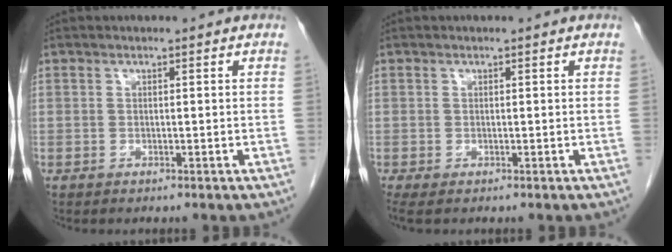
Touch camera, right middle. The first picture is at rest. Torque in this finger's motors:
{"motor_torque": [0.37, -0.22, 0.03, 0.01]}